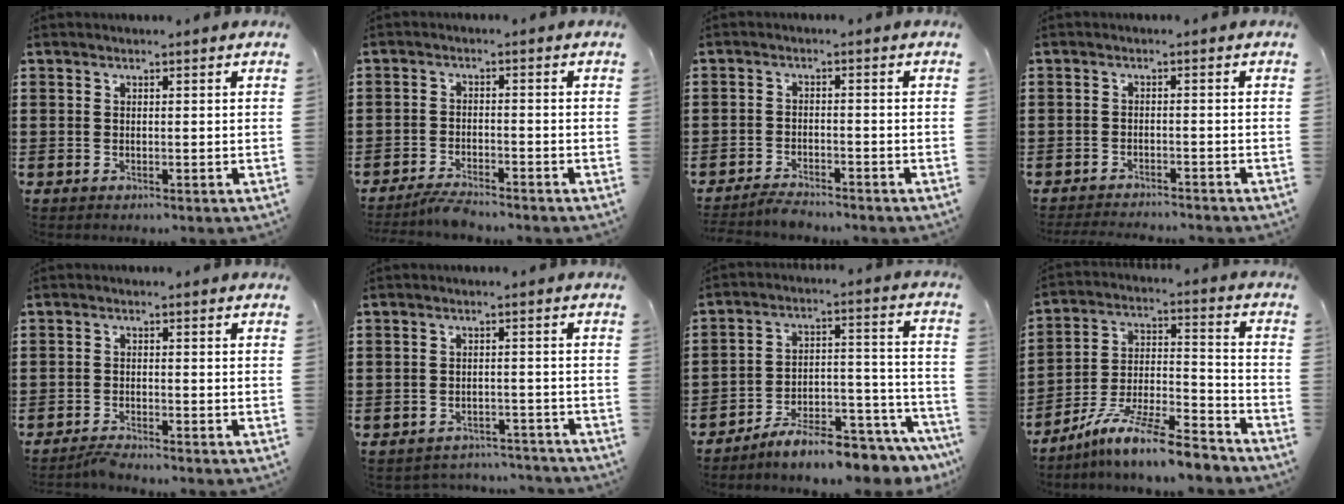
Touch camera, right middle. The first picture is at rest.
{"total": 2.8, "force": [-2.7, 0.1, 0.7], "torque": [-0.014, 0.001, -0.055]}
{"total": 2.6, "force": [-2.5, 0.2, 0.3], "torque": [-0.010, 0.000, -0.052]}
{"total": 2.0, "force": [-2.0, -0.1, 0.2], "torque": [-0.008, -0.001, -0.042]}
{"total": 1.9, "force": [-1.8, -0.1, 0.4], "torque": [-0.010, 0.001, -0.035]}
{"total": 2.8, "force": [-2.8, 0.3, 0.1], "torque": [-0.010, -0.002, -0.058]}
{"total": 8.0, "force": [-7.5, 0.4, 2.9], "torque": [-0.040, 0.015, -0.141]}
{"total": 10.9, "force": [-9.5, 0.6, 5.3], "torque": [-0.092, 0.020, -0.185]}